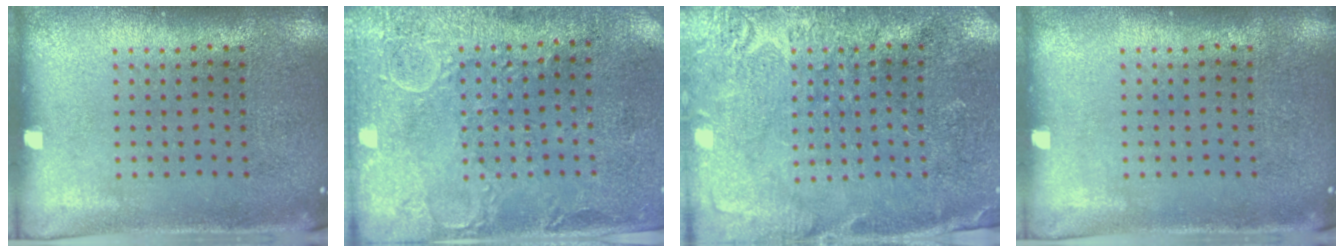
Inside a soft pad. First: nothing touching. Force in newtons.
{"total": 2.9, "press": 2.5, "slide": 1.5}
{"total": 2.8, "press": 2.7, "slide": 0.5}
{"total": 0.0}